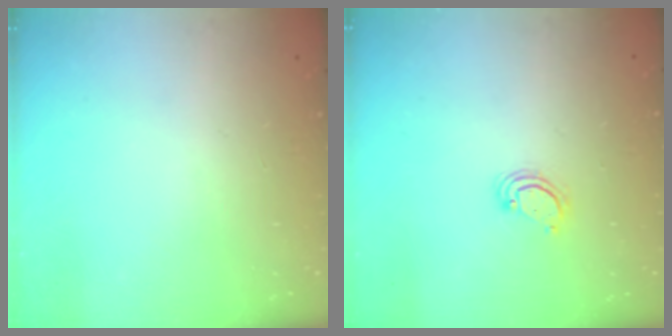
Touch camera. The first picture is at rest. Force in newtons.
{"total": 4.2, "press": 4.2, "slide": 0.4}